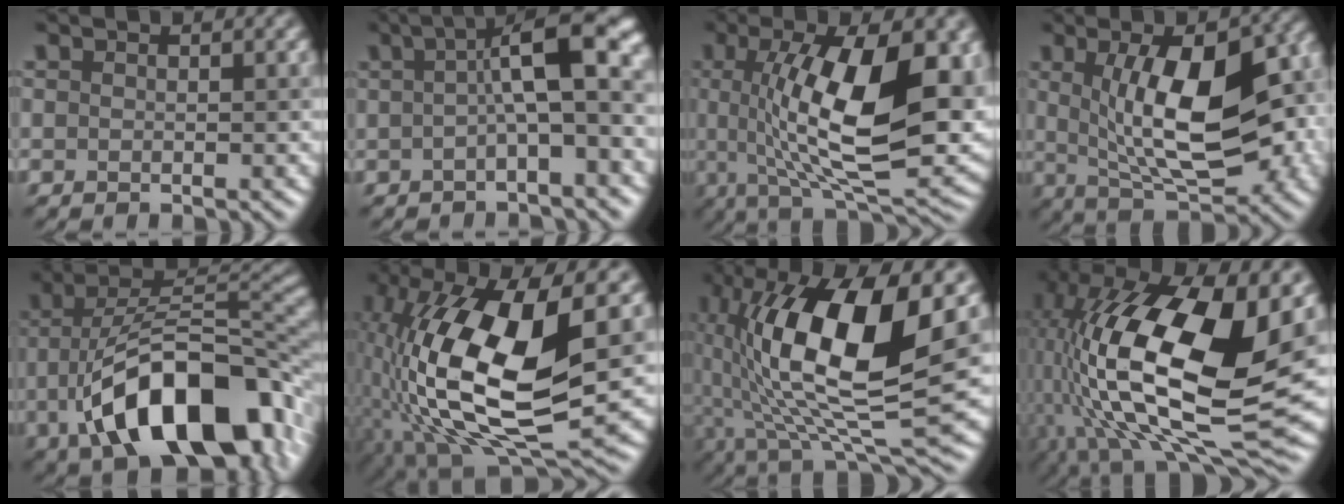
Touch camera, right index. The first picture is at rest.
{"total": 7.5, "force": [0.2, 1.7, 7.2], "torque": [-0.092, 0.029, -0.007]}
{"total": 13.9, "force": [1.5, 4.7, 13.0], "torque": [-0.196, 0.002, 0.027]}
{"total": 12.1, "force": [1.1, 4.9, 11.0], "torque": [-0.157, 0.005, 0.019]}
{"total": 15.2, "force": [-5.6, 7.7, 11.9], "torque": [-0.181, 0.004, -0.091]}
{"total": 15.2, "force": [0.0, 5.7, 14.1], "torque": [-0.270, 0.006, -0.002]}
{"total": 14.8, "force": [2.0, 5.1, 13.8], "torque": [-0.246, 0.006, 0.033]}
{"total": 20.0, "force": [1.7, 9.9, 17.3], "torque": [-0.348, -0.011, 0.040]}